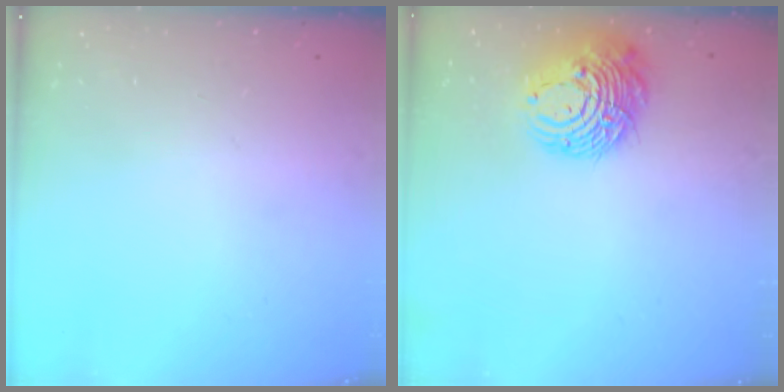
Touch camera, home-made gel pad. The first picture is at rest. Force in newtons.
{"total": 12.0, "press": 12.0, "slide": 1.3}